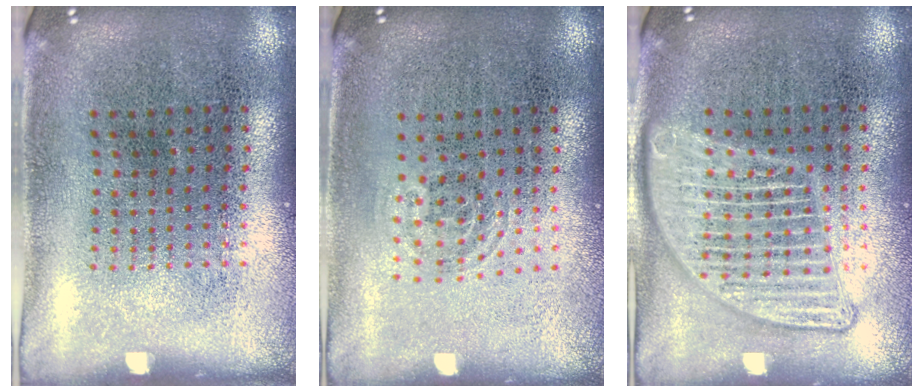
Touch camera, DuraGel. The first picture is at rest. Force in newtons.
{"total": 0.8, "press": 0.5, "slide": 0.6}
{"total": 3.0, "press": 3.0, "slide": 0.3}